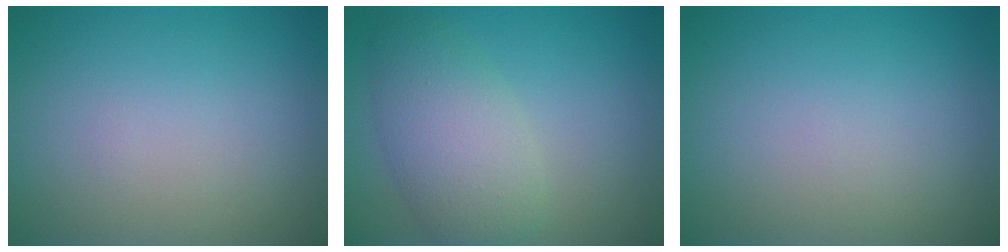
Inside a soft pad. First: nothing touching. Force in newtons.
{"total": 5.0, "press": 5.0, "slide": 0.2}
{"total": 0.0}